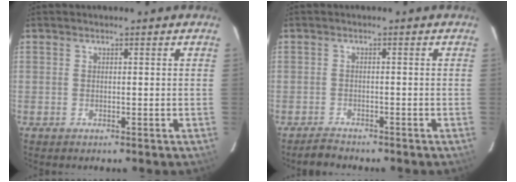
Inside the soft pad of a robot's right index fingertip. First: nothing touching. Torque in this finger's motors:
{"motor_torque": [-0.10, -0.06, -0.17, -0.07]}